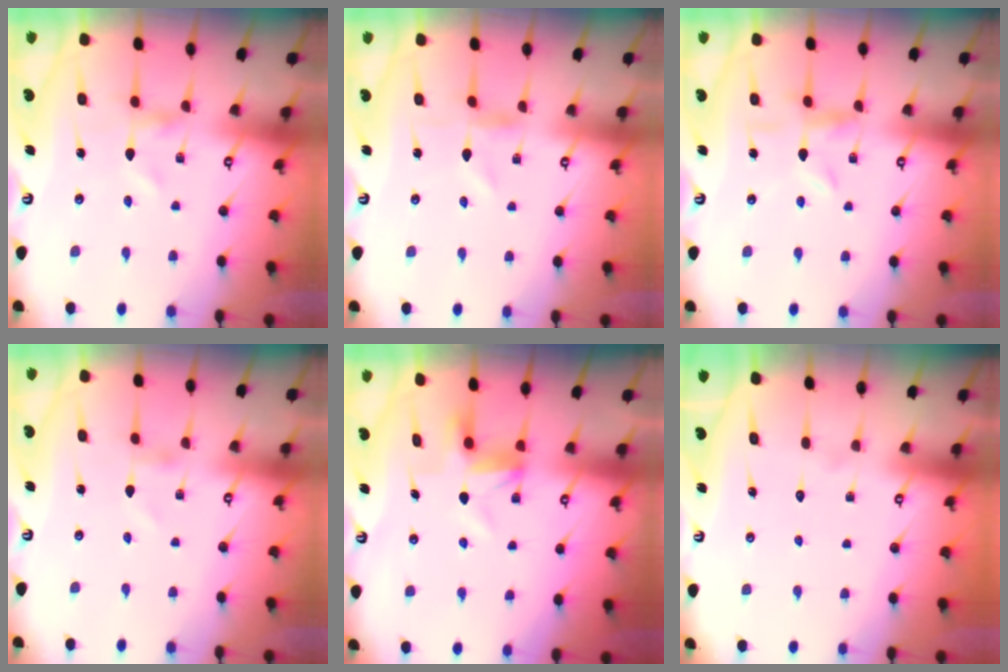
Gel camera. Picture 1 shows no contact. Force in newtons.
{"total": 0.8, "press": 0.8, "slide": 0.2}
{"total": 5.6, "press": 5.6, "slide": 0.5}
{"total": 0.9, "press": 0.8, "slide": 0.1}
{"total": 5.6, "press": 5.6, "slide": 0.2}
{"total": 1.7, "press": 1.7, "slide": 0.1}